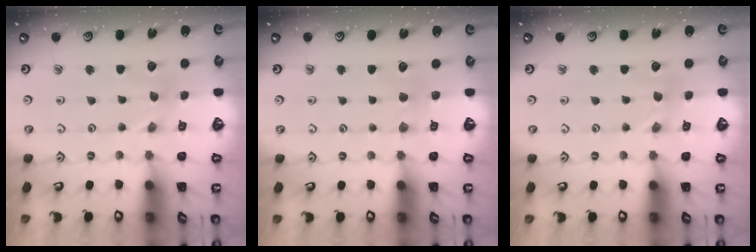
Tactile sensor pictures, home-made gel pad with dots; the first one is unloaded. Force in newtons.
{"total": 3.2, "press": 3.2, "slide": 0.5}
{"total": 0.0}